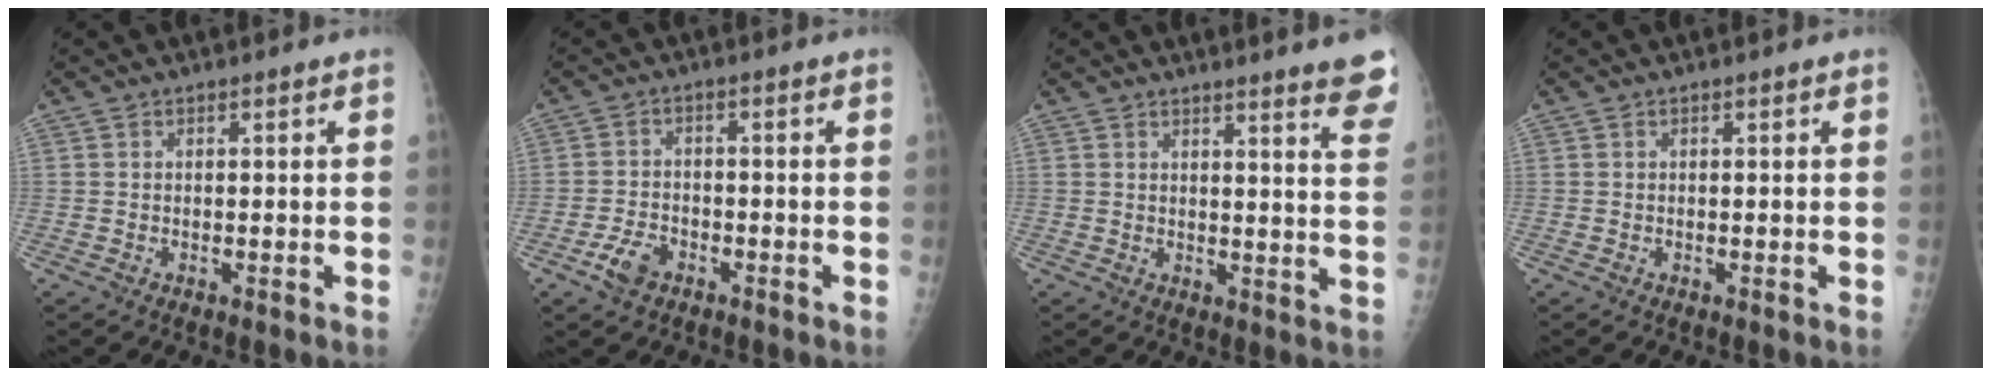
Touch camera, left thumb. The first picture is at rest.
{"total": 4.6, "force": [-2.6, 2.8, 2.5], "torque": [-0.046, 0.014, -0.047]}
{"total": 9.7, "force": [8.1, 0.2, 5.3], "torque": [-0.041, -0.055, 0.075]}
{"total": 0.0}